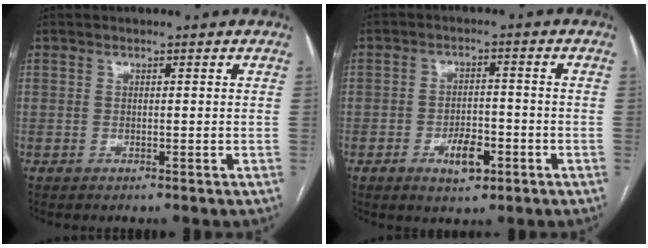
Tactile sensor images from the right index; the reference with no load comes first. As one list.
[{"total": 5.1, "force": [-2.4, 2.2, 4.0], "torque": [-0.063, 0.002, -0.034]}]